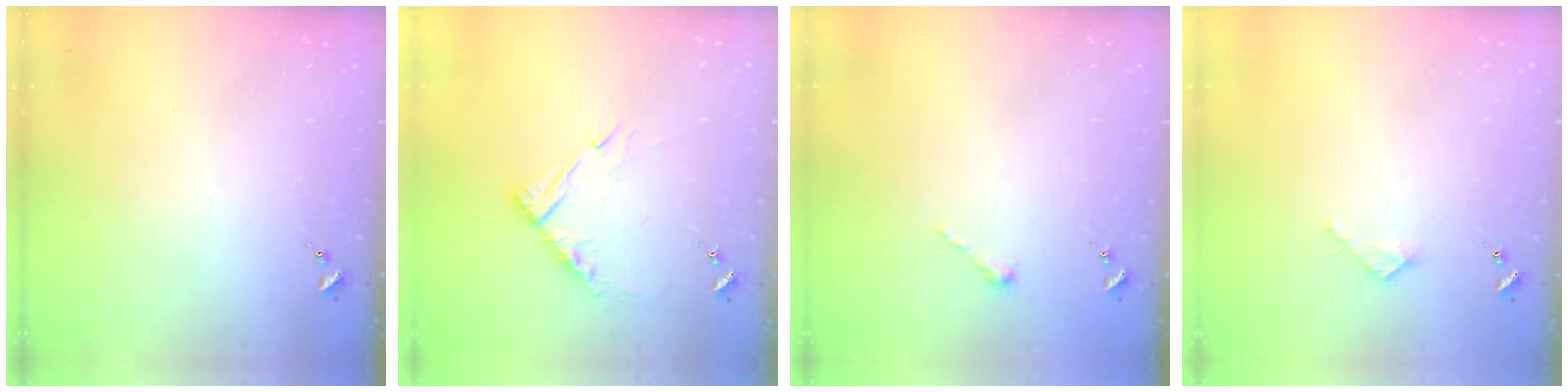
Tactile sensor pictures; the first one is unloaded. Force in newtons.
{"total": 10.2, "press": 10.1, "slide": 0.9}
{"total": 2.5, "press": 2.5, "slide": 0.2}
{"total": 2.7, "press": 2.7, "slide": 0.2}